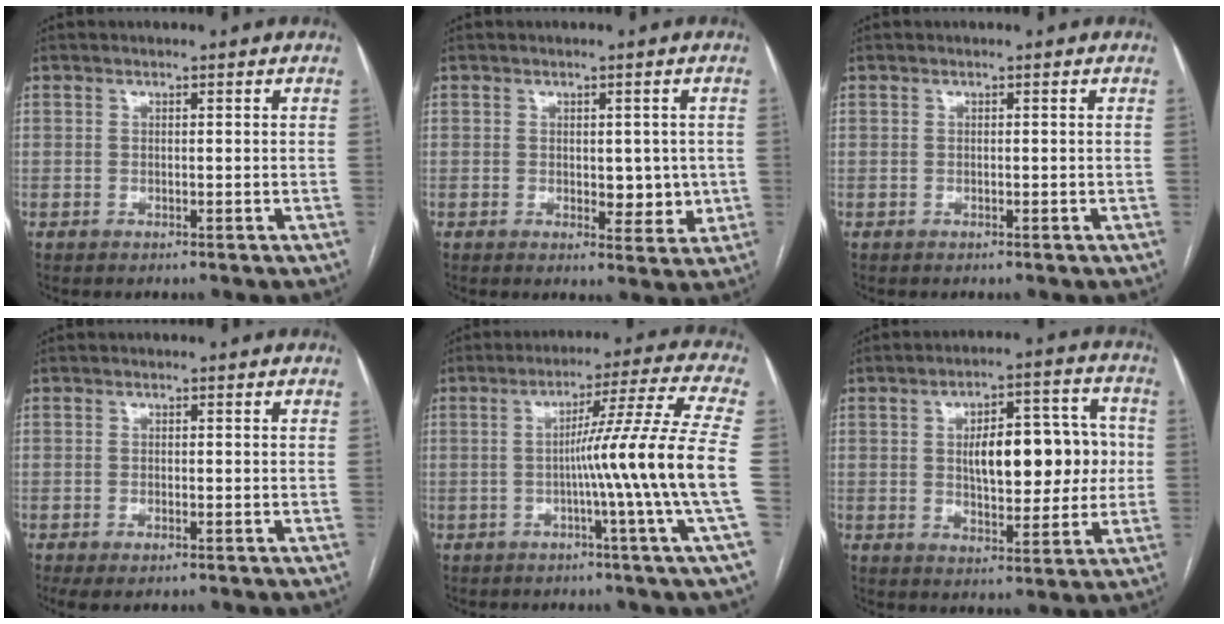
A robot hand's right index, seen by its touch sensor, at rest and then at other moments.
{"total": 4.6, "force": [0.1, 2.6, 3.8], "torque": [-0.036, -0.002, 0.010]}
{"total": 0.0}
{"total": 2.6, "force": [-1.5, 0.8, 1.9], "torque": [-0.032, -0.005, -0.019]}
{"total": 13.9, "force": [-2.4, -3.4, 13.2], "torque": [-0.190, -0.003, -0.043]}
{"total": 13.4, "force": [1.0, 5.6, 12.2], "torque": [-0.174, 0.030, 0.024]}